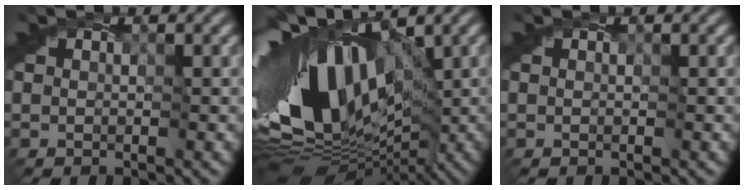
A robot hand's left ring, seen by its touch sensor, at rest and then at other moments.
{"total": 17.3, "force": [2.3, 10.8, 13.4], "torque": [-0.262, -0.031, 0.074]}
{"total": 0.0}